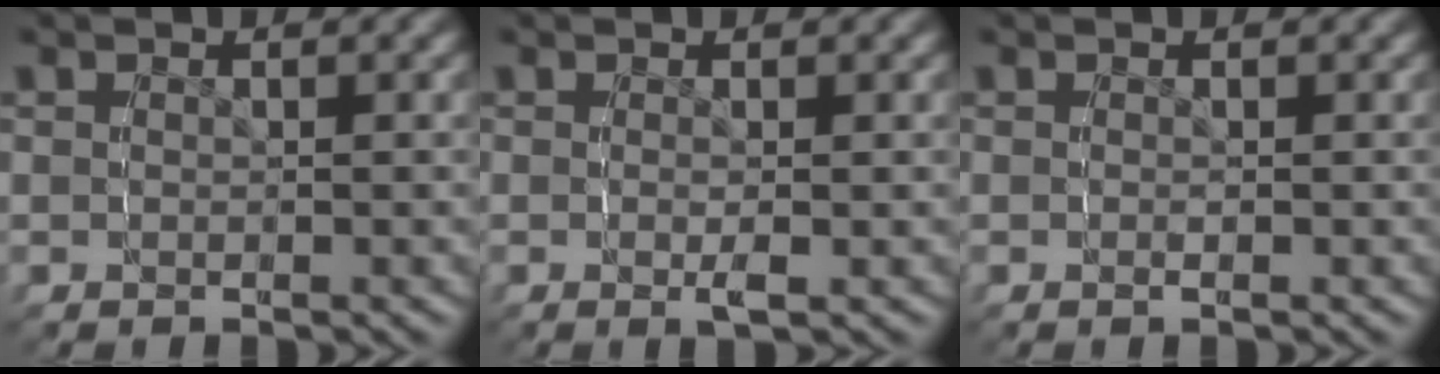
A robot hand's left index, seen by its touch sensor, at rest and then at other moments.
{"total": 0.8, "force": [-0.2, -0.2, 0.7], "torque": [-0.019, -0.003, -0.003]}
{"total": 0.0}